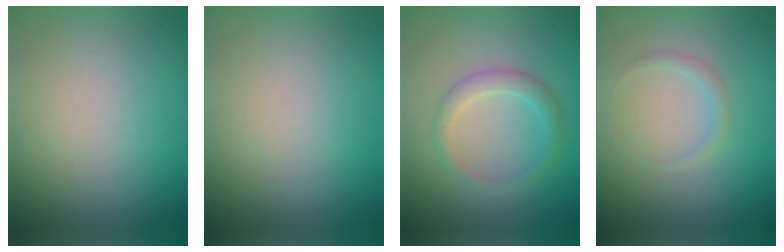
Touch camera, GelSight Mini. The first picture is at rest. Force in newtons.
{"total": 0.0}
{"total": 2.3, "press": 2.3, "slide": 0.1}
{"total": 1.0, "press": 1.0, "slide": 0.1}